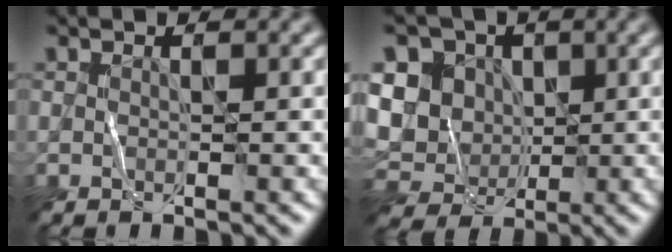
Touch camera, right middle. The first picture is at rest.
{"total": 11.0, "force": [1.2, 9.5, 5.3], "torque": [-0.106, 0.013, -0.007]}